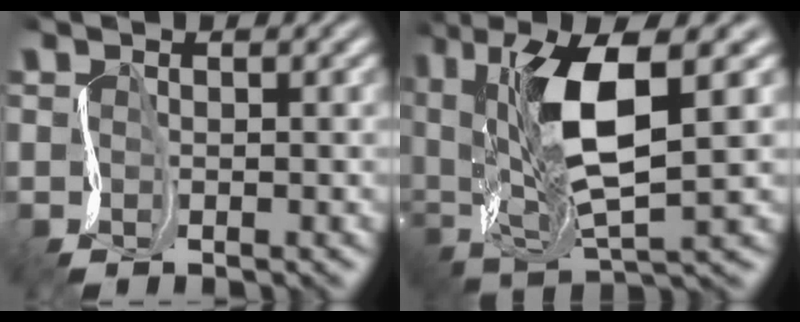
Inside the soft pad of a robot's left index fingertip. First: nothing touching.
{"total": 10.2, "force": [3.2, 3.8, 8.9], "torque": [-0.172, 0.008, 0.057]}